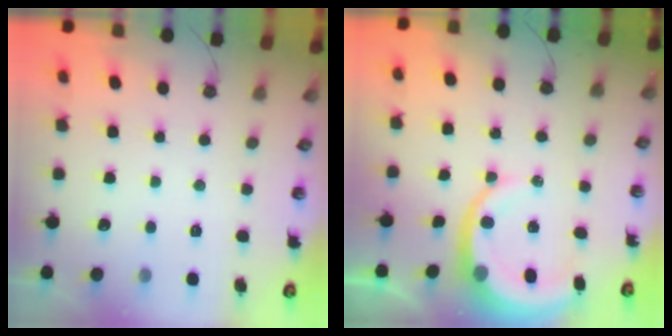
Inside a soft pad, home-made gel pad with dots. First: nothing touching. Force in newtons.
{"total": 9.1, "press": 9.1, "slide": 1.1}